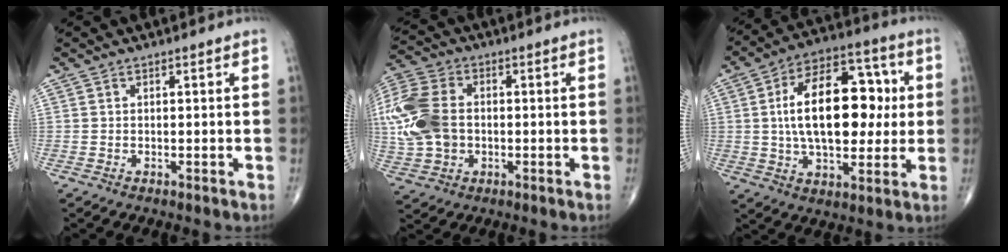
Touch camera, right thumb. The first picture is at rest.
{"total": 17.2, "force": [-0.1, 12.3, 12.0], "torque": [-0.299, 0.009, 0.002]}
{"total": 20.5, "force": [2.0, 11.3, 17.0], "torque": [-0.249, 0.021, 0.030]}